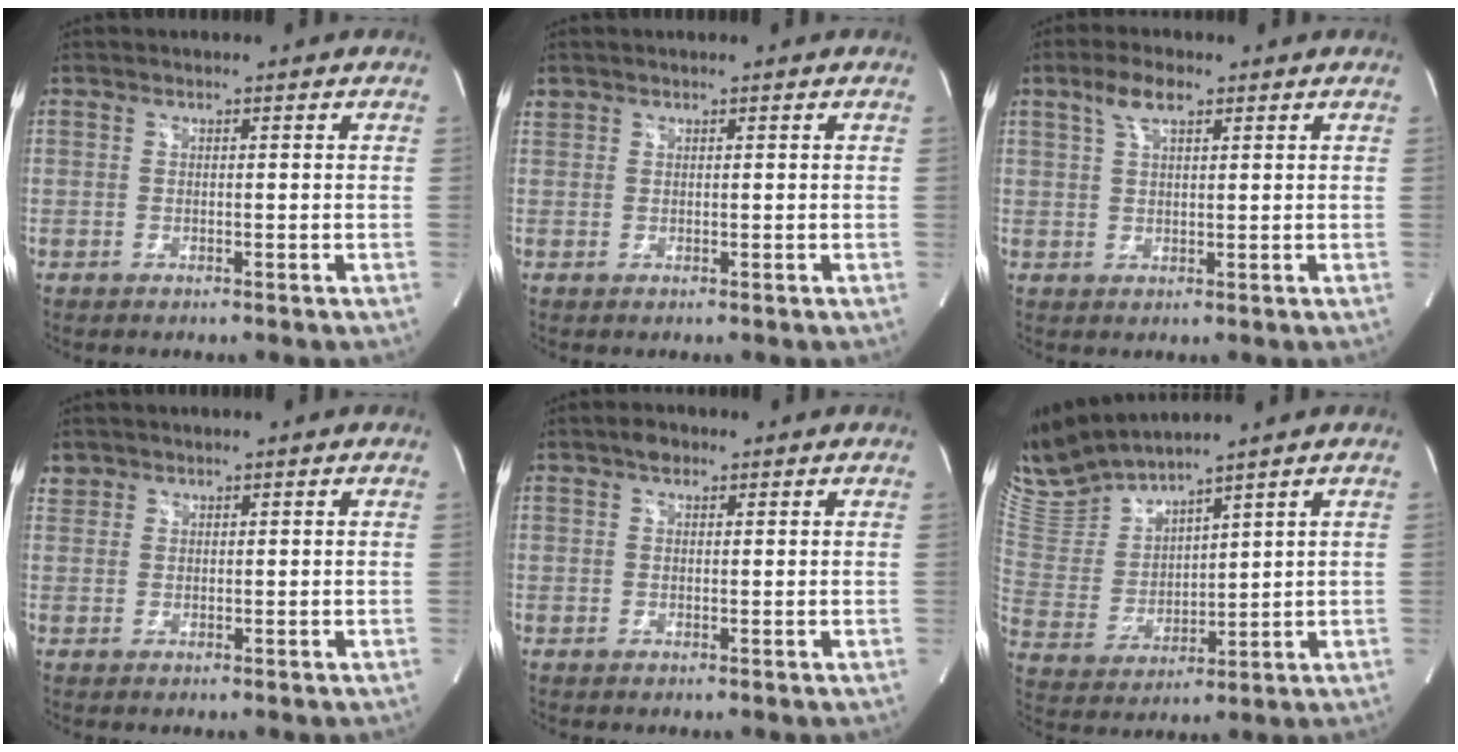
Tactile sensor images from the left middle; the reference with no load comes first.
{"total": 0.9, "force": [0.7, 0.6, 0.0], "torque": [0.003, 0.012, 0.014]}
{"total": 4.2, "force": [2.6, 1.5, 3.0], "torque": [-0.066, 0.011, 0.053]}
{"total": 1.8, "force": [1.3, 1.2, -0.2], "torque": [0.011, 0.009, 0.022]}
{"total": 1.7, "force": [1.2, 0.9, 0.9], "torque": [-0.018, 0.007, 0.018]}
{"total": 9.8, "force": [9.5, -0.4, 2.3], "torque": [-0.073, 0.000, 0.212]}